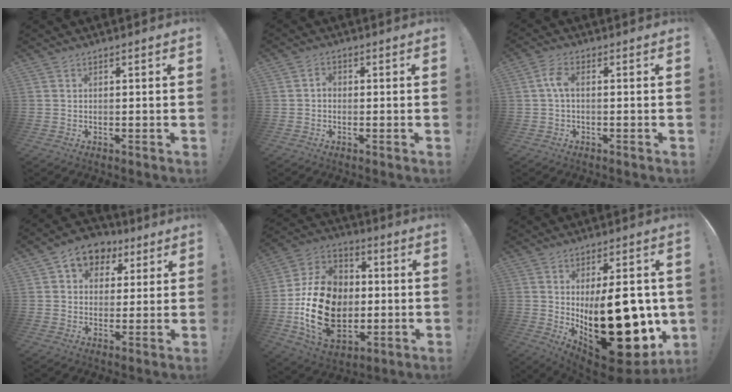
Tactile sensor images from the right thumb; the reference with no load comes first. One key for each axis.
{"total": 1.8, "fx": -0.8, "fy": 1.3, "fz": 1.0, "tx": -0.017, "ty": 0.008, "tz": -0.016}
{"total": 4.4, "fx": 0.1, "fy": 1.8, "fz": 4.0, "tx": -0.080, "ty": 0.006, "tz": 0.002}
{"total": 8.8, "fx": 3.9, "fy": 7.0, "fz": 3.5, "tx": -0.052, "ty": -0.014, "tz": 0.077}
{"total": 22.1, "fx": -2.1, "fy": 17.1, "fz": 13.8, "tx": -0.241, "ty": 0.028, "tz": -0.019}
{"total": 26.3, "fx": -1.3, "fy": 12.9, "fz": 22.9, "tx": -0.324, "ty": -0.014, "tz": 0.005}